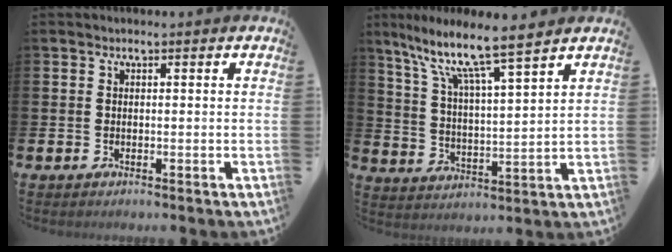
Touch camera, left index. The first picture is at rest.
{"total": 9.0, "force": [7.6, 0.6, 4.8], "torque": [-0.123, -0.048, 0.124]}